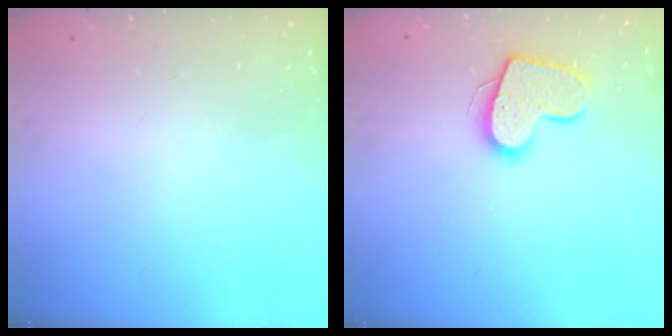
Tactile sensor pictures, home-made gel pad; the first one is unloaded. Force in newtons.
{"total": 13.5, "press": 13.5, "slide": 0.9}